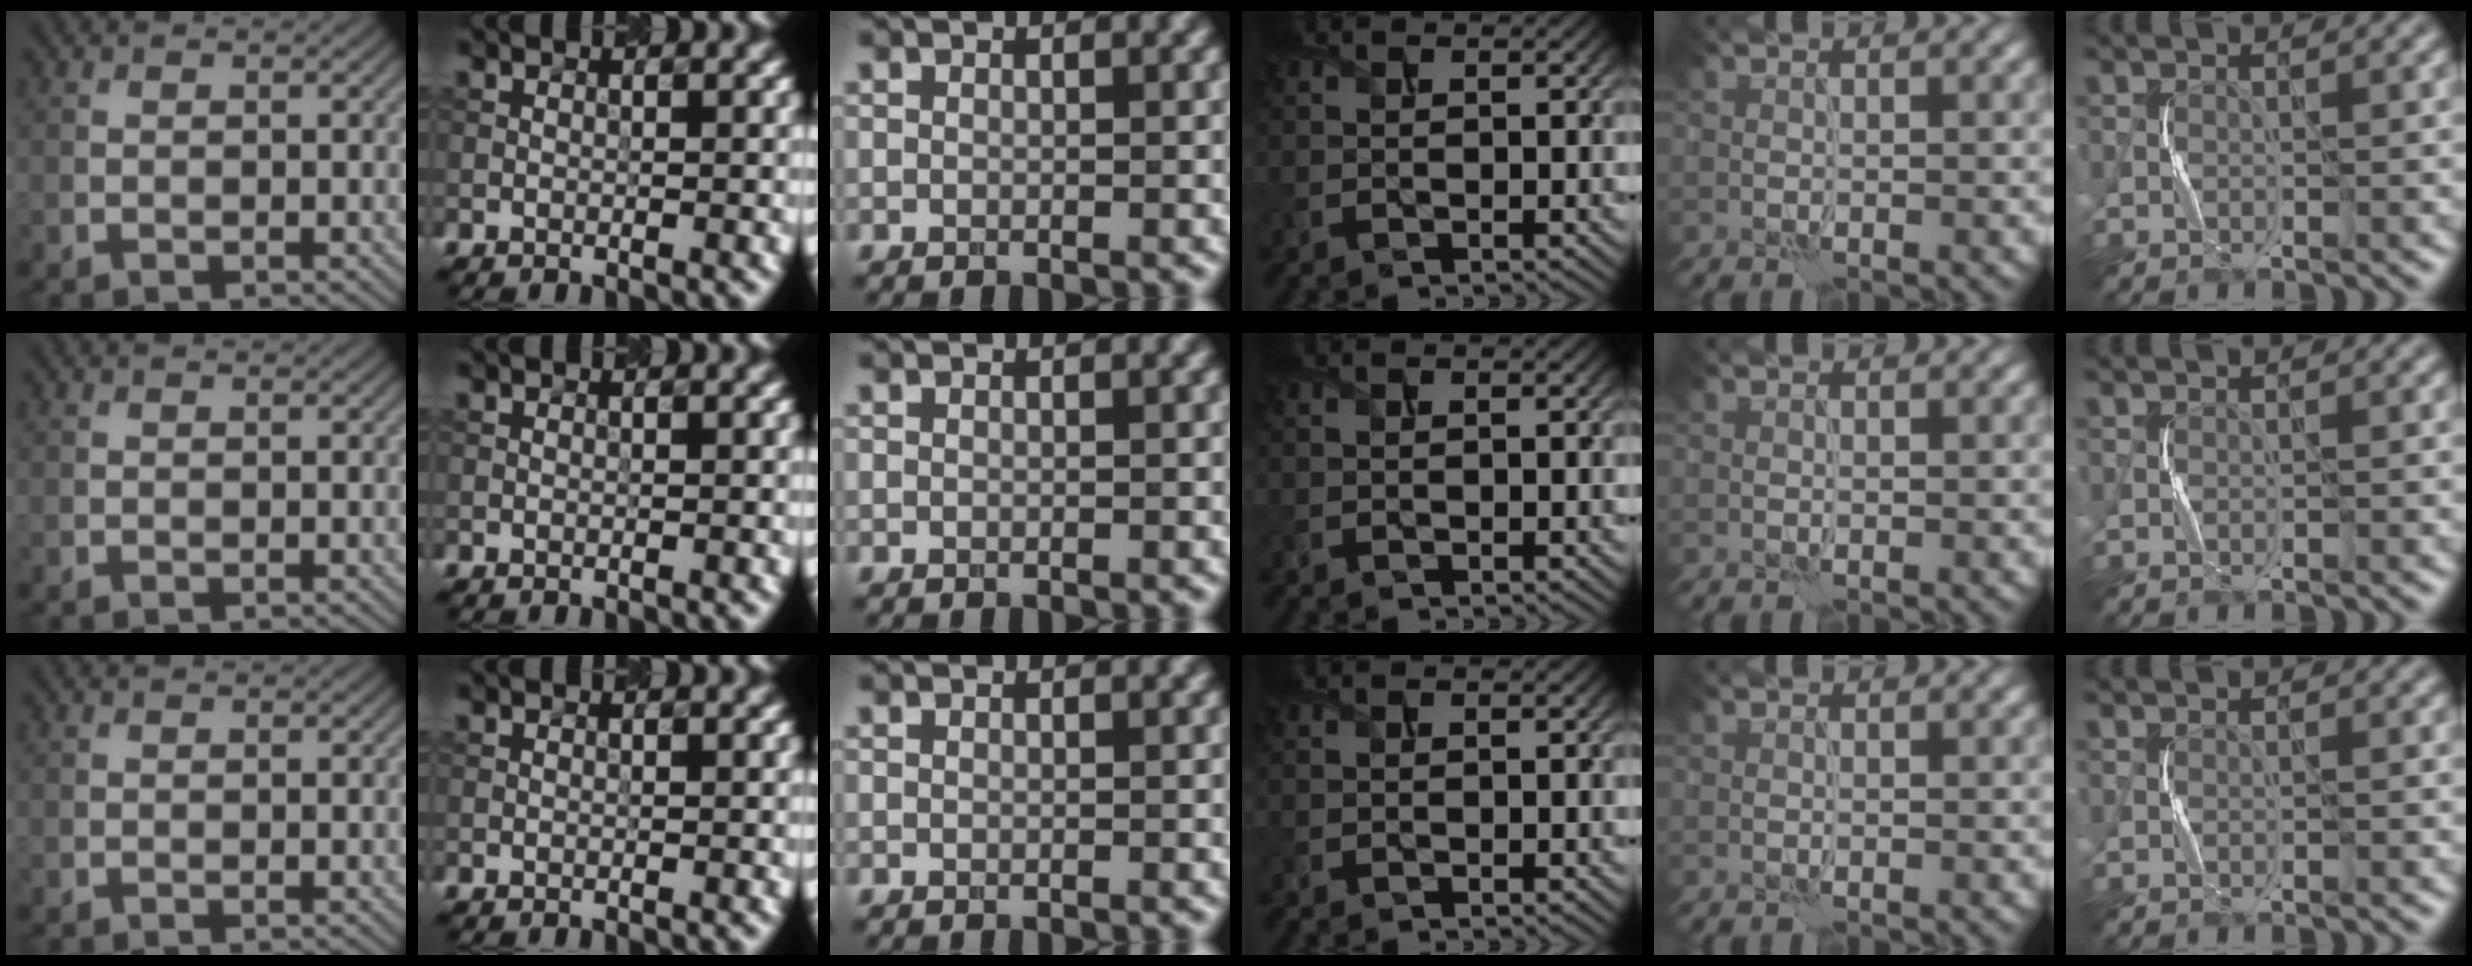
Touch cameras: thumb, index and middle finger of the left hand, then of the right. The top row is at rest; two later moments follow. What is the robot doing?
{"motion": "squeeze", "object": "stress ball aka squeeze ball"}